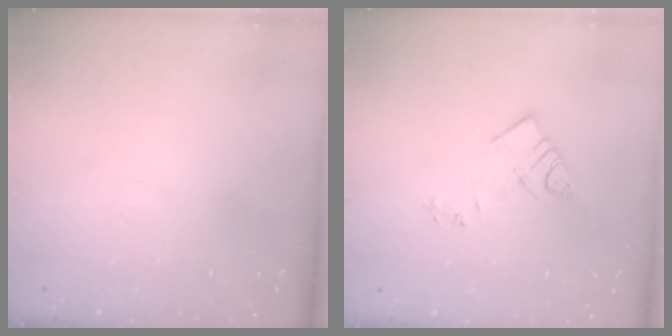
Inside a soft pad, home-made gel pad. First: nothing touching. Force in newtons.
{"total": 6.0, "press": 6.0, "slide": 0.2}